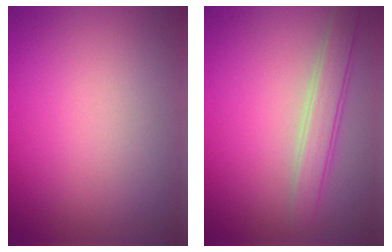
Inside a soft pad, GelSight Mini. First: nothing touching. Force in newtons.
{"total": 3.0, "press": 3.0, "slide": 0.2}